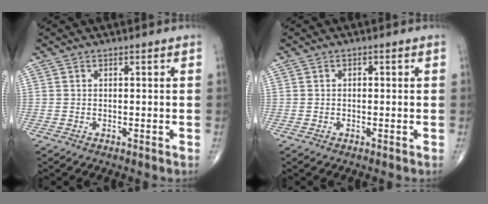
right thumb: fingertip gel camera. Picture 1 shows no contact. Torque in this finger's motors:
{"motor_torque": [-0.10, 0.13, -0.09, -0.11, 0.03]}